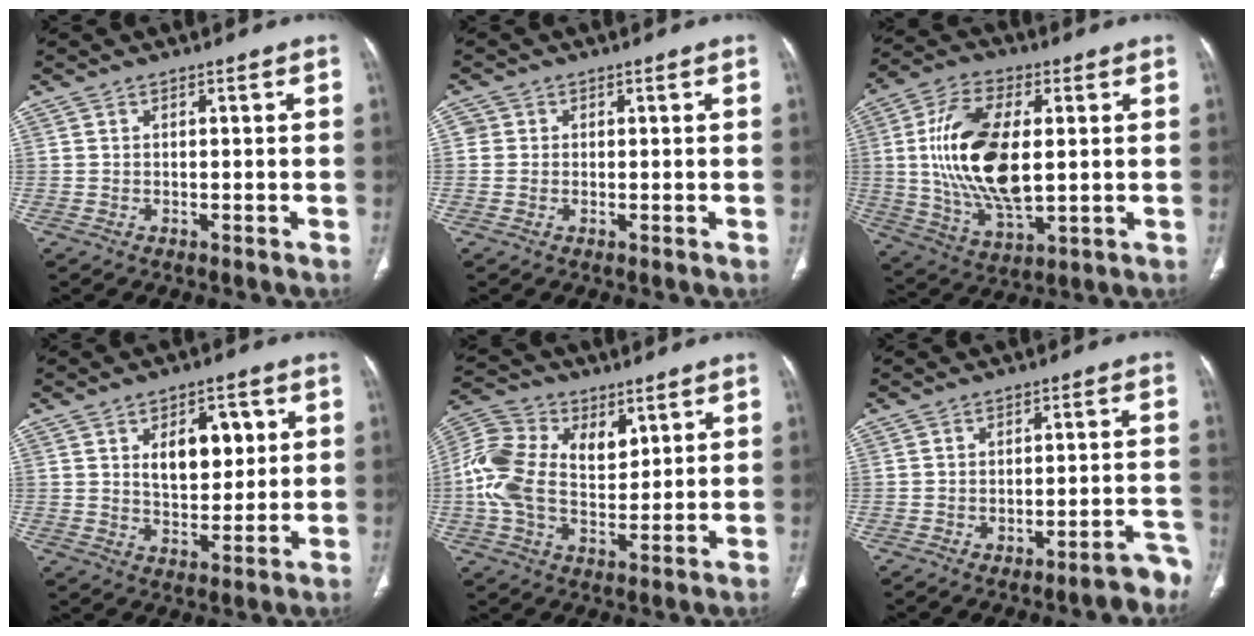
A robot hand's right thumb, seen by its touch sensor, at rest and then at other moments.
{"total": 1.6, "force": [0.2, 1.5, 0.2], "torque": [0.006, 0.003, 0.002]}
{"total": 18.9, "force": [1.8, 9.4, 16.3], "torque": [-0.312, -0.009, 0.039]}
{"total": 10.0, "force": [2.9, 5.8, 7.6], "torque": [-0.079, -0.012, 0.051]}
{"total": 14.1, "force": [3.3, 9.4, 10.0], "torque": [-0.179, 0.003, 0.054]}
{"total": 6.5, "force": [-4.4, 1.9, 4.4], "torque": [-0.036, 0.036, -0.050]}